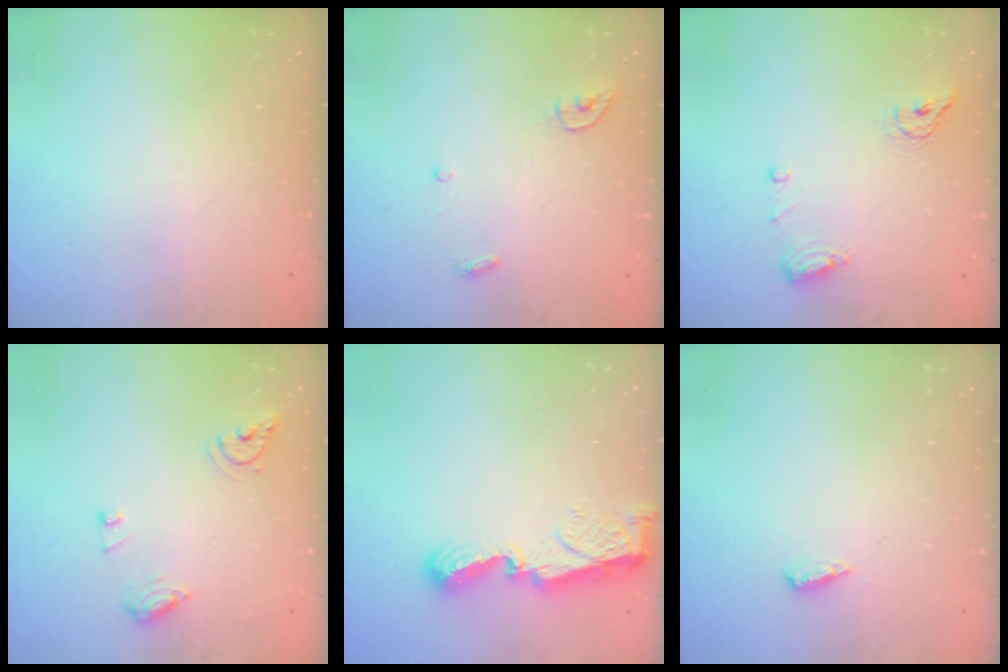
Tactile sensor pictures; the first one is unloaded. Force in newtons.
{"total": 3.8, "press": 3.7, "slide": 0.3}
{"total": 8.2, "press": 8.1, "slide": 1.5}
{"total": 8.3, "press": 8.2, "slide": 0.9}
{"total": 7.3, "press": 7.3, "slide": 0.7}
{"total": 4.9, "press": 4.8, "slide": 1.2}